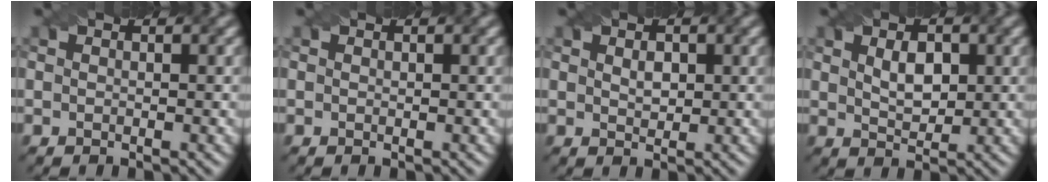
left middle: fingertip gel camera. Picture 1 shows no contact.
{"total": 0.0}
{"total": 1.5, "force": [0.5, 0.9, 1.0], "torque": [-0.015, 0.001, 0.012]}
{"total": 2.9, "force": [0.8, 1.6, 2.2], "torque": [-0.041, 0.003, 0.015]}